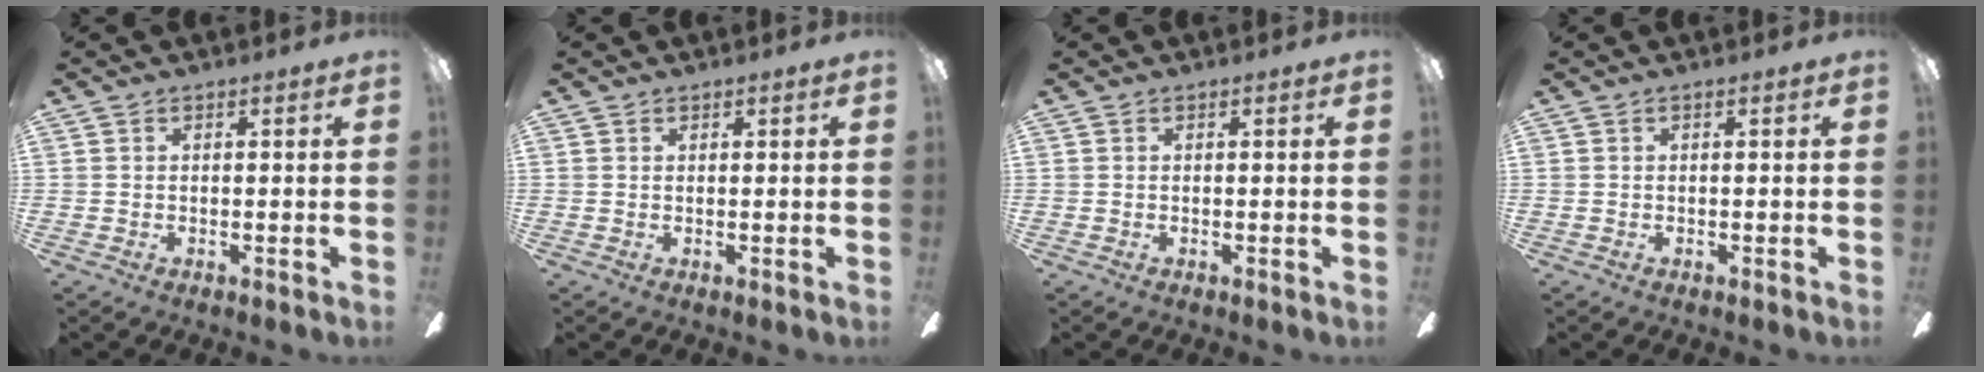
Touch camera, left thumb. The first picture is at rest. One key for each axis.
{"total": 0.6, "fx": 0.6, "fy": 0.3, "fz": 0.0, "tx": -0.001, "ty": 0.001, "tz": 0.010}
{"total": 0.0}
{"total": 0.0}